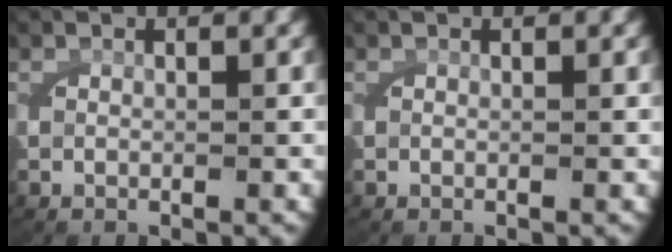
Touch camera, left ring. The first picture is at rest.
{"total": 0.0}